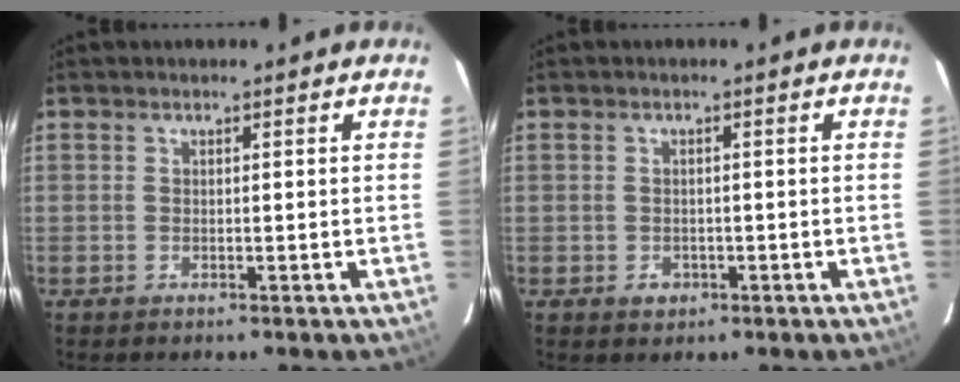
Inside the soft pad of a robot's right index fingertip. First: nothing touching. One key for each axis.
{"total": 2.2, "fx": -0.8, "fy": 1.9, "fz": 0.6, "tx": -0.010, "ty": 0.001, "tz": -0.007}